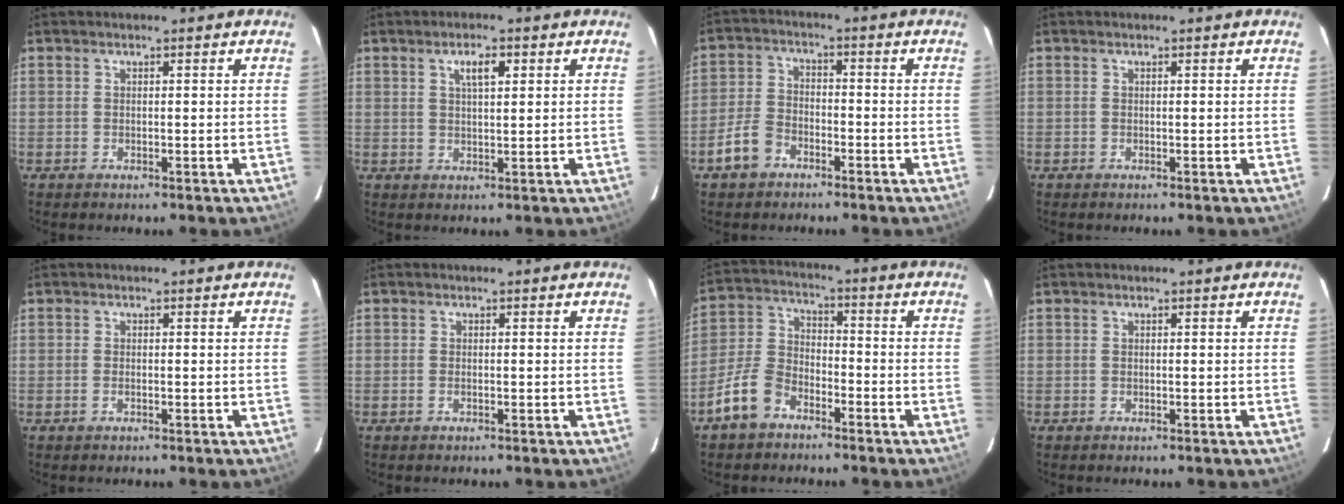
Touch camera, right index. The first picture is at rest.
{"total": 3.6, "force": [1.5, 1.2, 3.1], "torque": [-0.053, 0.007, 0.027]}
{"total": 6.3, "force": [-4.0, 4.0, 2.9], "torque": [-0.071, 0.014, -0.074]}
{"total": 0.0}
{"total": 0.8, "force": [-0.4, 0.4, 0.6], "torque": [-0.011, 0.000, -0.007]}
{"total": 0.6, "force": [-0.3, 0.3, 0.5], "torque": [-0.008, 0.001, -0.005]}
{"total": 9.1, "force": [-6.1, 5.2, 4.3], "torque": [-0.102, 0.020, -0.118]}
{"total": 0.0}